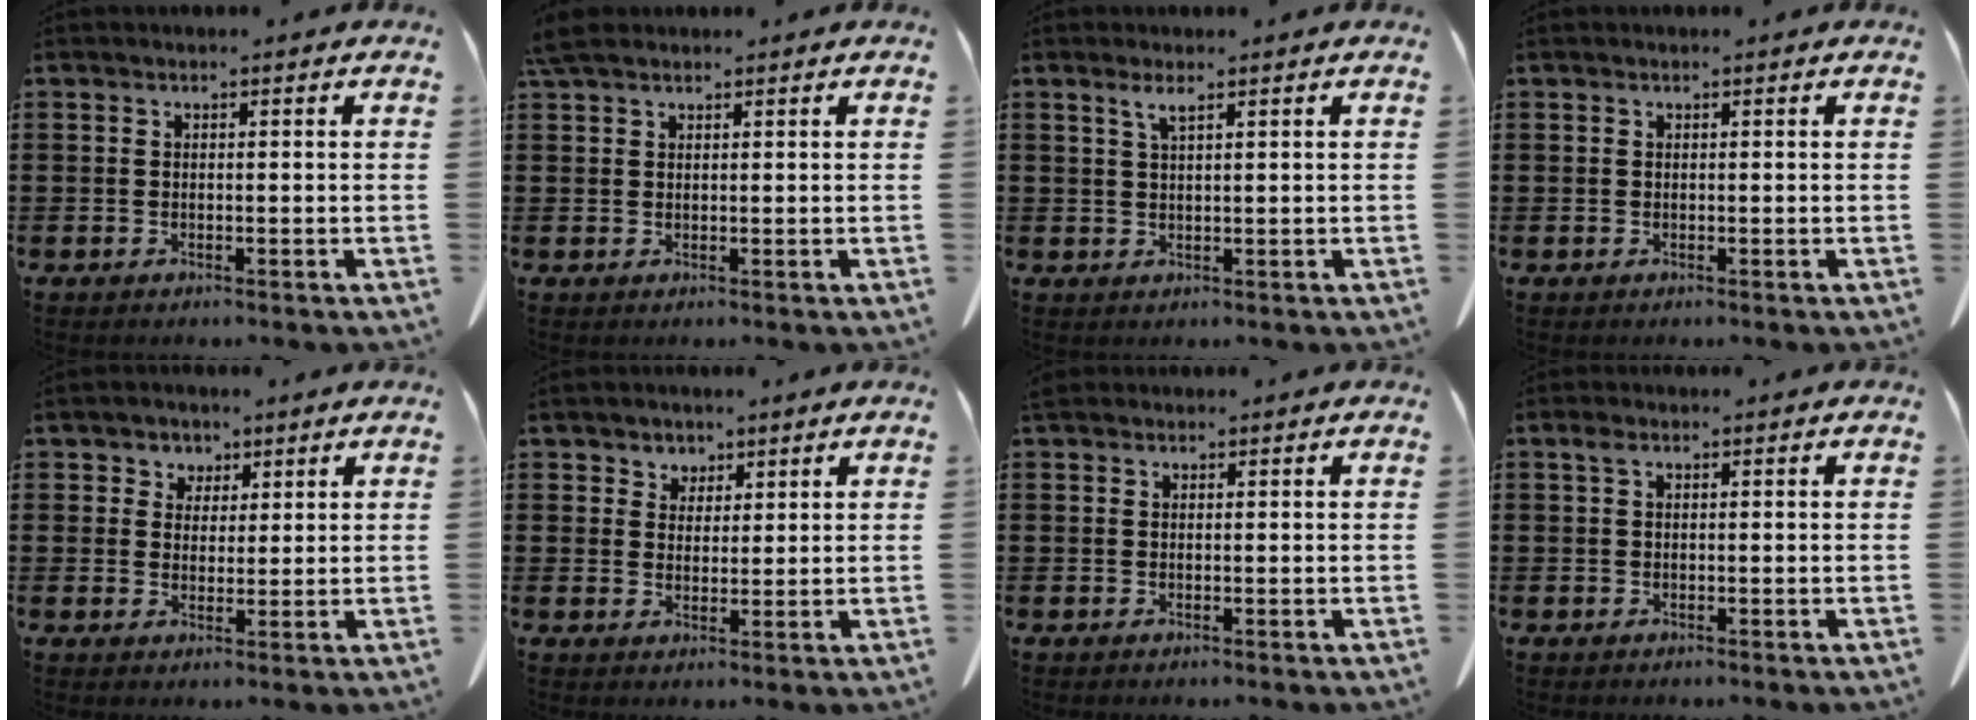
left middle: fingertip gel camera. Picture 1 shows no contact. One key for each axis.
{"total": 2.5, "fx": 2.0, "fy": 0.8, "fz": 1.3, "tx": -0.034, "ty": 0.006, "tz": 0.038}
{"total": 1.9, "fx": 1.1, "fy": 0.4, "fz": 1.5, "tx": -0.033, "ty": 0.002, "tz": 0.019}
{"total": 0.0}
{"total": 3.3, "fx": 2.1, "fy": 2.6, "fz": 0.1, "tx": -0.011, "ty": 0.008, "tz": 0.035}
{"total": 3.0, "fx": 2.2, "fy": 2.0, "fz": 0.0, "tx": -0.005, "ty": 0.003, "tz": 0.040}
{"total": 0.7, "fx": 0.6, "fy": 0.3, "fz": 0.2, "tx": -0.008, "ty": 0.003, "tz": 0.012}
{"total": 1.1, "fx": 0.4, "fy": 0.6, "fz": 0.8, "tx": -0.020, "ty": 0.006, "tz": 0.006}